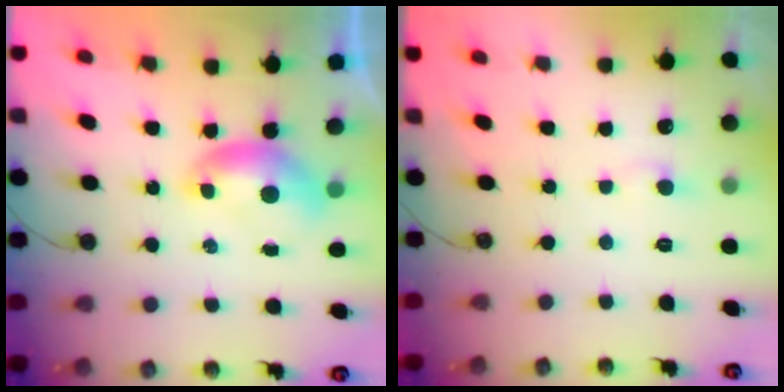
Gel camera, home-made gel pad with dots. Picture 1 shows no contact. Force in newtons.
{"total": 0.6, "press": 0.5, "slide": 0.4}